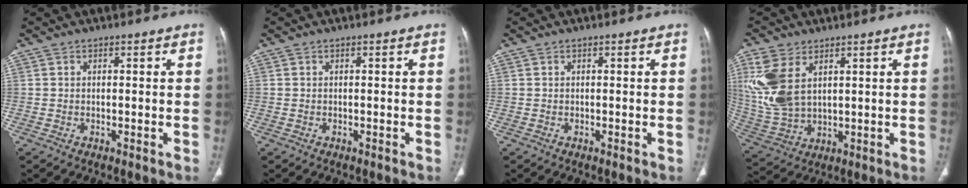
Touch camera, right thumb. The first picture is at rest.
{"total": 0.0}
{"total": 0.0}
{"total": 12.8, "force": [4.5, 7.8, 9.1], "torque": [-0.209, -0.010, 0.106]}